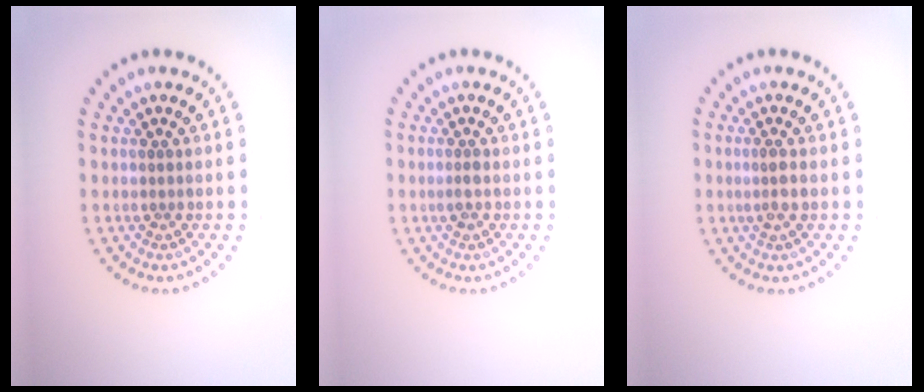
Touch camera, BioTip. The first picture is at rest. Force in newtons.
{"total": 0.9, "press": 0.8, "slide": 0.3}
{"total": 1.7, "press": 1.3, "slide": 1.1}